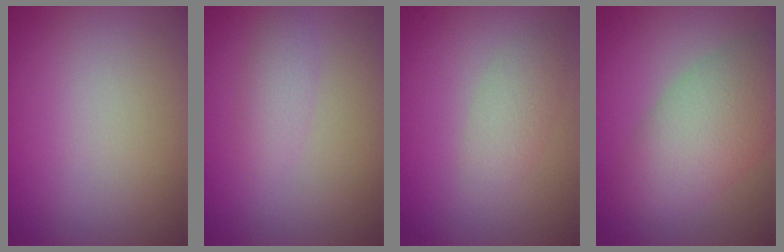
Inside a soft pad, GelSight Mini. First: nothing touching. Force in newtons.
{"total": 1.7, "press": 1.7, "slide": 0.1}
{"total": 2.1, "press": 2.1, "slide": 0.0}
{"total": 6.4, "press": 6.4, "slide": 0.4}